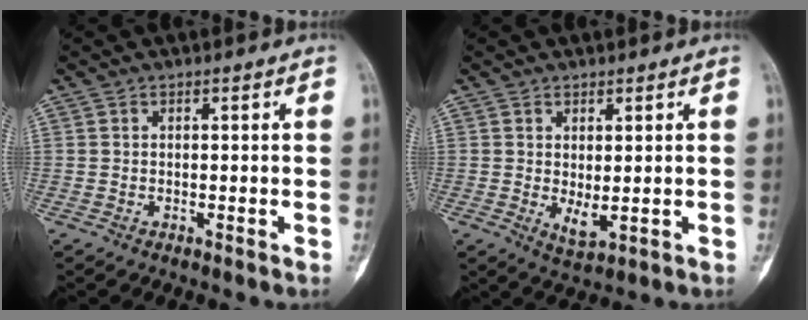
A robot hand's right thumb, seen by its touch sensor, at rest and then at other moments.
{"total": 3.5, "force": [0.1, 1.5, 3.1], "torque": [-0.049, -0.012, 0.011]}